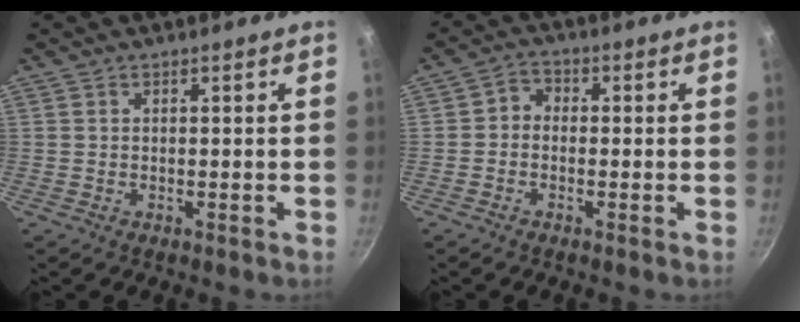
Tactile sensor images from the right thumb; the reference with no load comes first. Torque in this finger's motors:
{"motor_torque": [-0.83, -0.05, 0.08, -0.02, -0.01]}